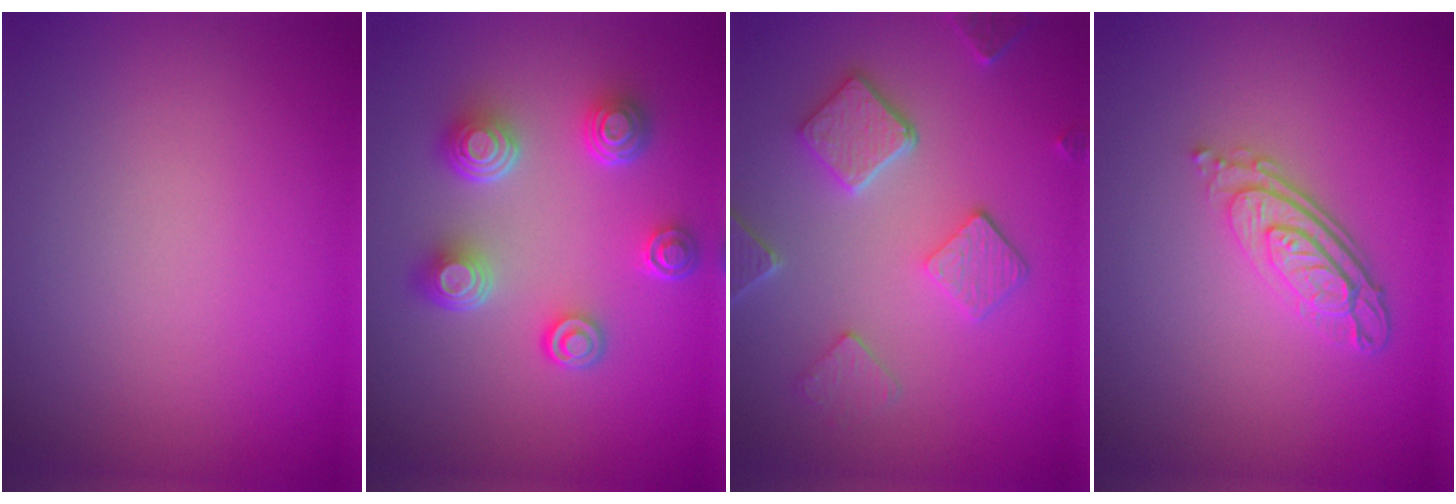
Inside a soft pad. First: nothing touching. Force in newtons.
{"total": 5.1, "press": 3.8, "slide": 3.4}
{"total": 4.7, "press": 3.8, "slide": 2.8}
{"total": 4.0, "press": 2.8, "slide": 2.9}